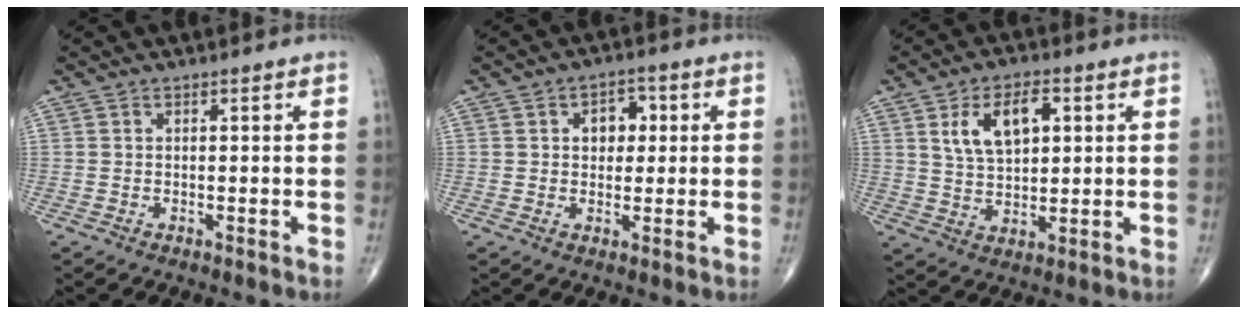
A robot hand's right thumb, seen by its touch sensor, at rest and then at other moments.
{"total": 5.1, "force": [1.0, 3.7, 3.4], "torque": [-0.017, 0.005, 0.010]}
{"total": 9.7, "force": [3.2, 5.3, 7.5], "torque": [-0.113, -0.003, 0.059]}